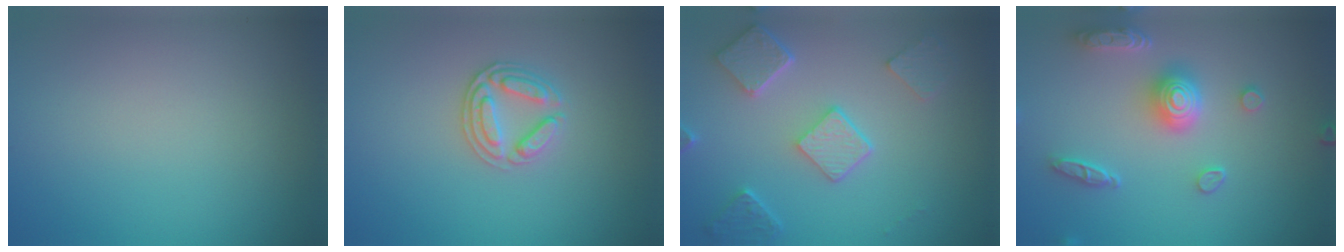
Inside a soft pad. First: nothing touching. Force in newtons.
{"total": 2.6, "press": 2.5, "slide": 0.6}
{"total": 4.9, "press": 3.9, "slide": 3.0}
{"total": 4.9, "press": 4.1, "slide": 2.8}